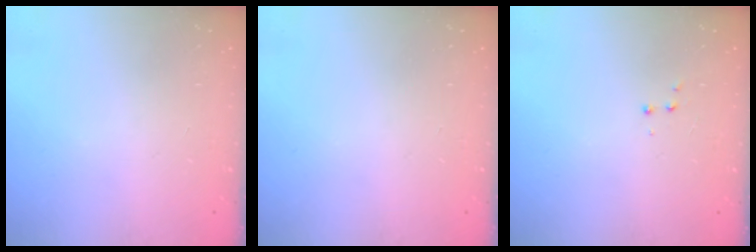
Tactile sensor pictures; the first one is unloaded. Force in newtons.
{"total": 0.0}
{"total": 3.6, "press": 3.5, "slide": 0.7}